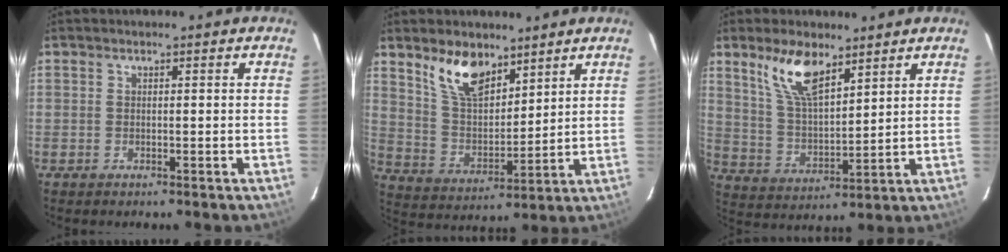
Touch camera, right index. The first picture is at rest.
{"total": 11.1, "force": [7.6, 5.1, 6.2], "torque": [-0.116, 0.006, 0.152]}
{"total": 10.5, "force": [6.9, 4.0, 6.9], "torque": [-0.133, 0.008, 0.142]}